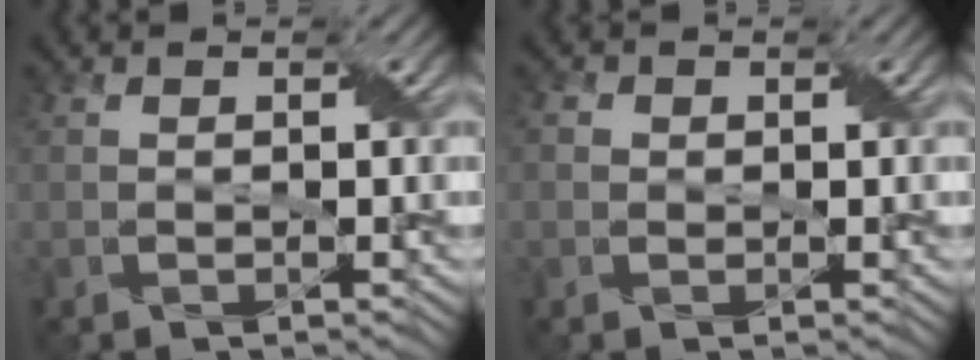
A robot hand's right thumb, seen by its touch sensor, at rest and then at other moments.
{"total": 1.2, "force": [0.2, 1.1, 0.3], "torque": [-0.009, 0.001, -0.001]}